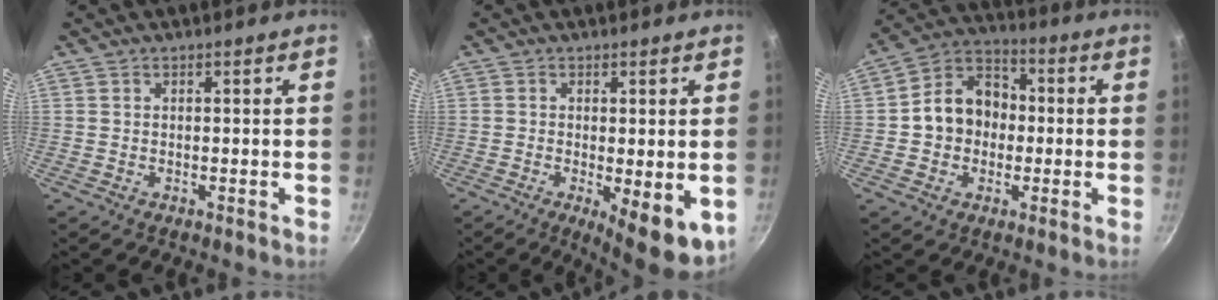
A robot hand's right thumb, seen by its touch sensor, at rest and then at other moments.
{"total": 9.1, "force": [-1.9, 2.9, 8.4], "torque": [-0.099, -0.009, -0.016]}
{"total": 11.9, "force": [-0.5, 9.8, 6.7], "torque": [-0.073, 0.032, -0.028]}